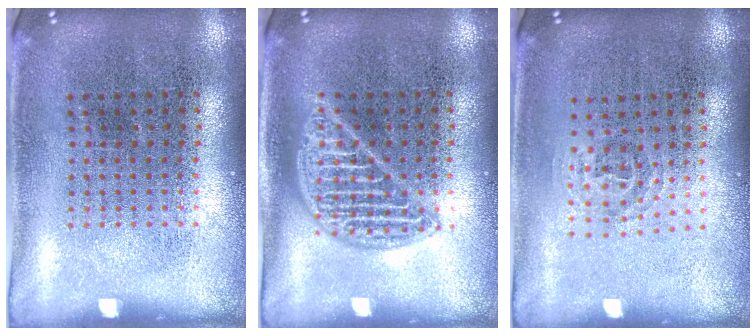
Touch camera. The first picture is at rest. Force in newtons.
{"total": 2.1, "press": 2.0, "slide": 0.2}
{"total": 0.9, "press": 0.6, "slide": 0.7}